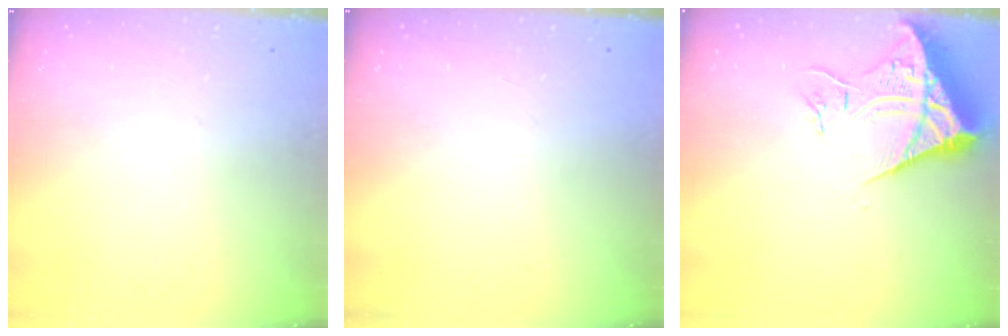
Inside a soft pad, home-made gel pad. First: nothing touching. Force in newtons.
{"total": 1.6, "press": 1.6, "slide": 0.1}
{"total": 13.5, "press": 13.4, "slide": 1.8}